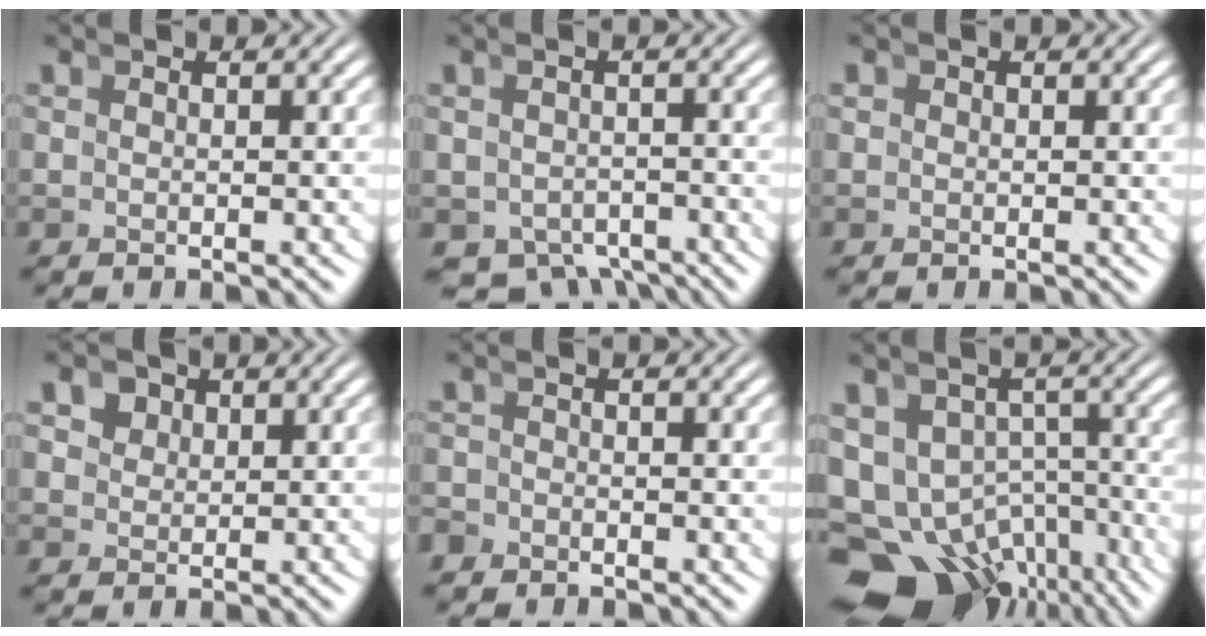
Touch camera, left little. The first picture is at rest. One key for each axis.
{"total": 6.3, "fx": -4.6, "fy": 3.8, "fz": 2.3, "tx": -0.033, "ty": -0.029, "tz": -0.067}
{"total": 0.9, "fx": 0.2, "fy": 0.9, "fz": 0.3, "tx": -0.012, "ty": -0.006, "tz": 0.006}
{"total": 3.6, "fx": 2.4, "fy": 2.4, "fz": 1.3, "tx": -0.013, "ty": 0.006, "tz": 0.041}
{"total": 1.4, "fx": -1.3, "fy": 0.2, "fz": -0.3, "tx": 0.011, "ty": -0.010, "tz": -0.021}
{"total": 14.6, "fx": -7.3, "fy": 10.7, "fz": 6.8, "tx": -0.142, "ty": -0.083, "tz": -0.093}